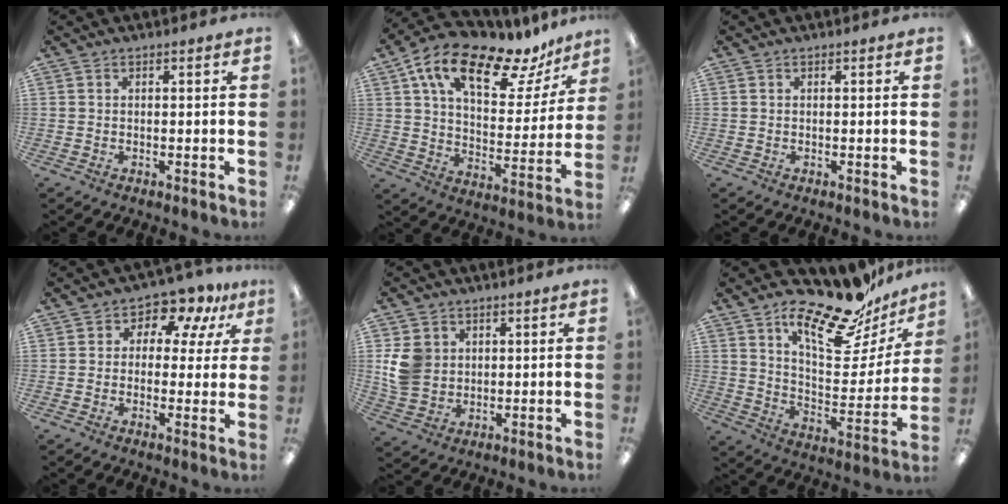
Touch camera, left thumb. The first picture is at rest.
{"total": 18.9, "force": [12.8, 7.4, 11.8], "torque": [-0.200, -0.072, 0.216]}
{"total": 0.0}
{"total": 6.9, "force": [4.1, 4.7, 3.0], "torque": [-0.043, -0.032, 0.071]}
{"total": 8.2, "force": [1.9, 7.3, 3.3], "torque": [-0.064, 0.007, 0.038]}
{"total": 21.5, "force": [16.3, 7.4, 11.9], "torque": [-0.175, -0.116, 0.273]}